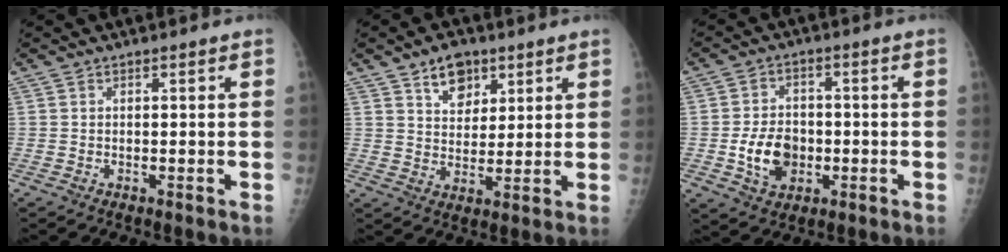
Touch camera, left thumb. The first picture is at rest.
{"total": 7.2, "force": [4.3, 4.6, 3.5], "torque": [-0.029, -0.025, 0.073]}
{"total": 8.8, "force": [-1.9, 6.6, 5.5], "torque": [-0.073, 0.010, -0.029]}